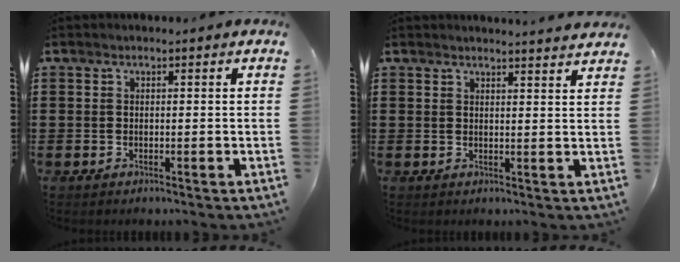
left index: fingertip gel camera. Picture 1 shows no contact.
{"total": 2.2, "force": [2.2, -0.3, 0.2], "torque": [-0.010, -0.006, 0.041]}